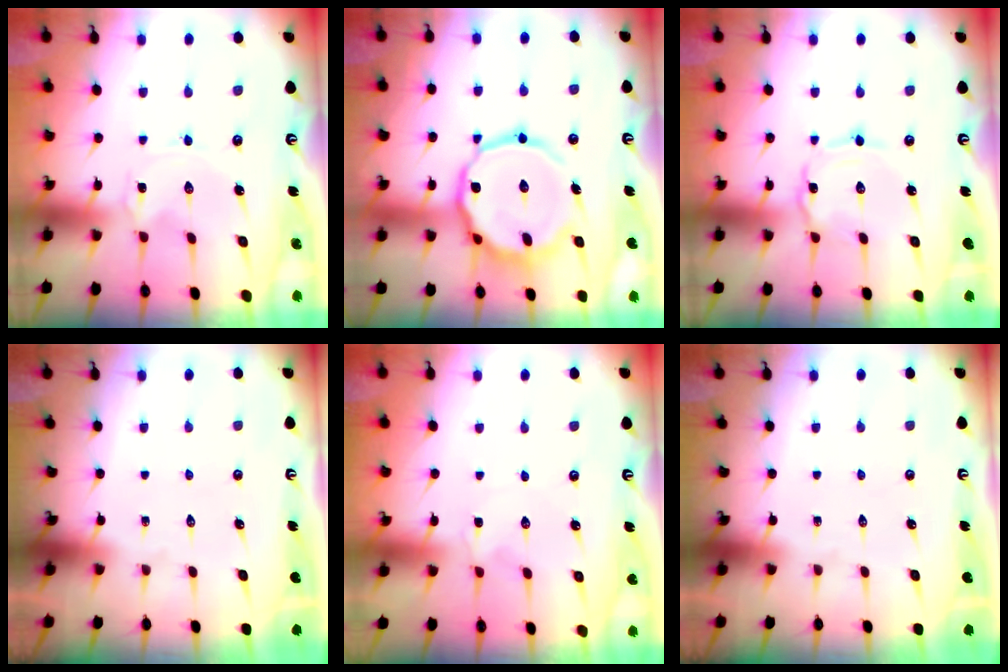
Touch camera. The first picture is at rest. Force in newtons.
{"total": 15.6, "press": 15.5, "slide": 1.2}
{"total": 0.8, "press": 0.8, "slide": 0.2}
{"total": 0.0}
{"total": 1.6, "press": 1.6, "slide": 0.3}
{"total": 0.0}